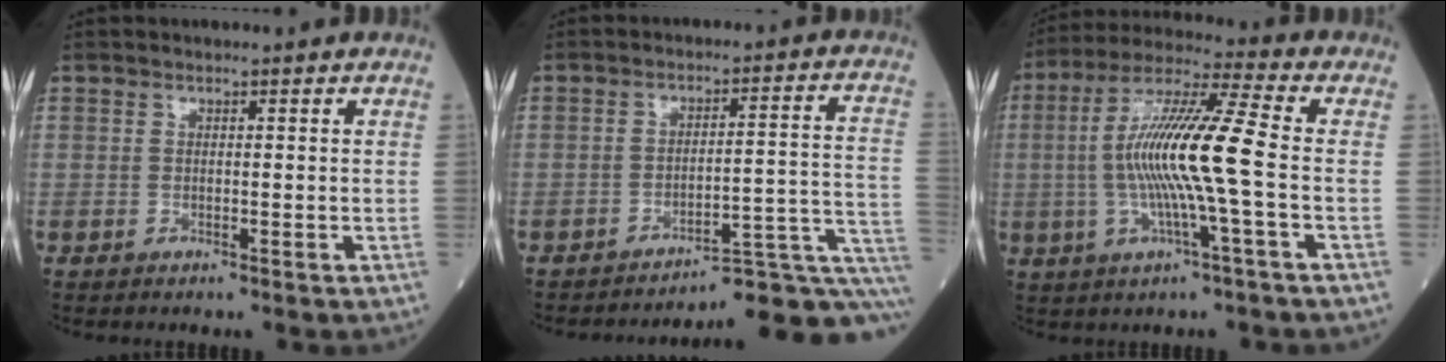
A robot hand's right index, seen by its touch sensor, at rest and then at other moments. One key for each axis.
{"total": 13.5, "fx": -12.2, "fy": -0.8, "fz": 5.5, "tx": -0.016, "ty": 0.038, "tz": -0.157}
{"total": 13.6, "fx": -1.2, "fy": -0.2, "fz": 13.5, "tx": -0.263, "ty": 0.009, "tz": -0.032}